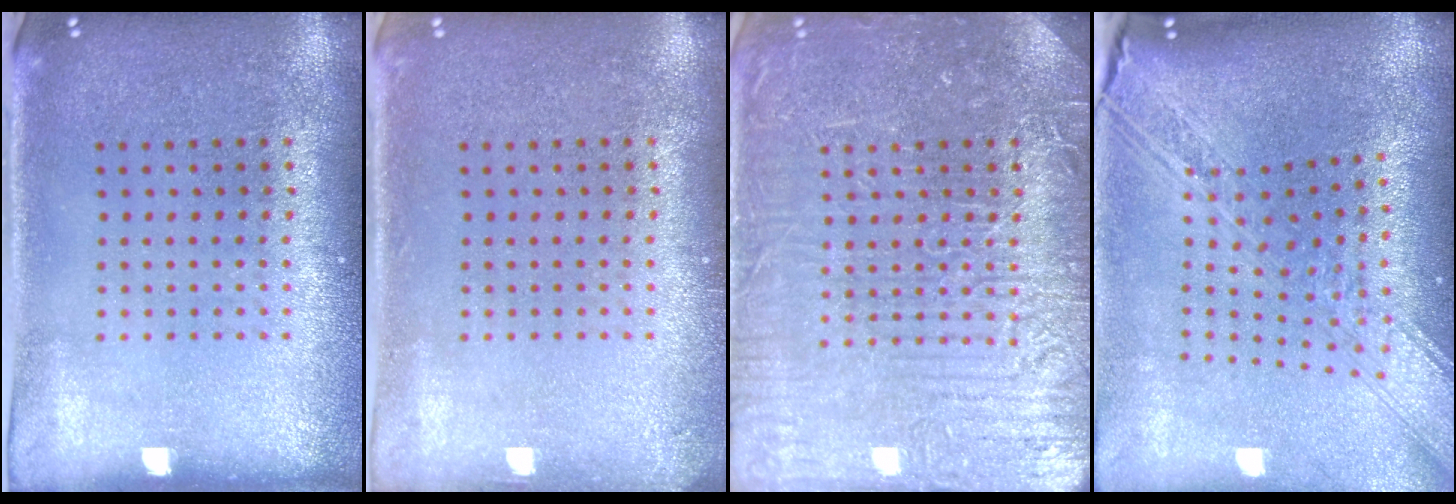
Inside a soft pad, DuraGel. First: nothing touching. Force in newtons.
{"total": 0.9, "press": 0.9, "slide": 0.2}
{"total": 7.7, "press": 7.6, "slide": 1.0}
{"total": 3.5, "press": 2.7, "slide": 2.3}